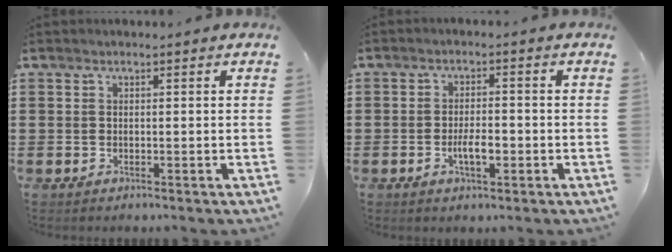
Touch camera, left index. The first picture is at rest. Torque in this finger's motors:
{"motor_torque": [0.11, 0.09, 0.12, 0.08]}